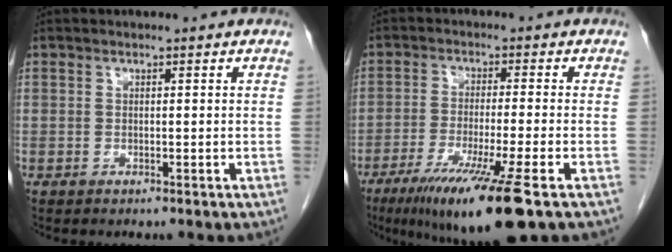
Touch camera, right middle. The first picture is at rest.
{"total": 13.1, "force": [-7.8, -0.5, 10.5], "torque": [-0.177, -0.042, -0.130]}